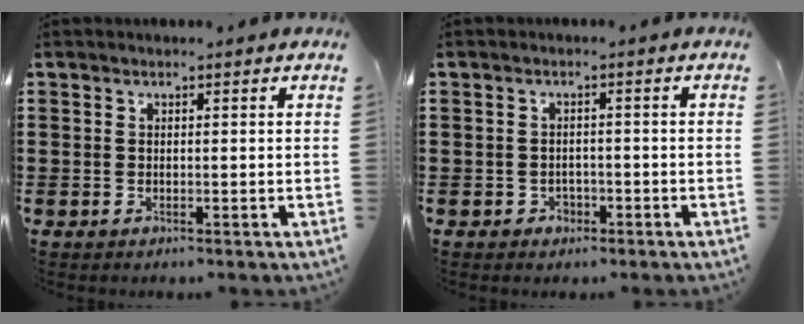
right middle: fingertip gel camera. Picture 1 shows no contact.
{"total": 1.3, "force": [-0.9, 1.0, 0.3], "torque": [-0.010, 0.000, -0.020]}